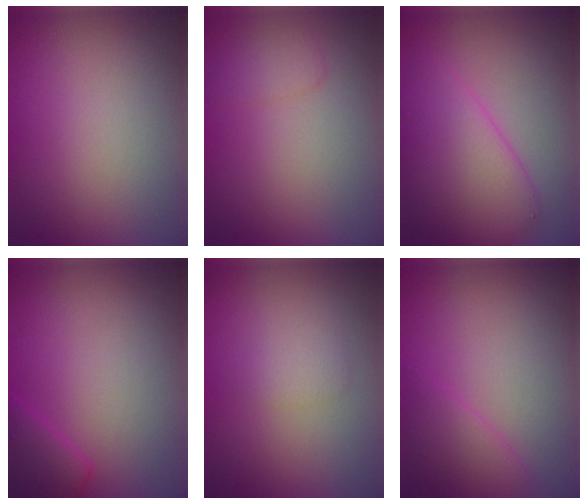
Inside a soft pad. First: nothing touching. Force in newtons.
{"total": 1.5, "press": 1.5, "slide": 0.1}
{"total": 6.0, "press": 6.0, "slide": 0.2}
{"total": 2.7, "press": 2.7, "slide": 0.2}
{"total": 1.4, "press": 1.4, "slide": 0.0}
{"total": 2.6, "press": 2.6, "slide": 0.1}